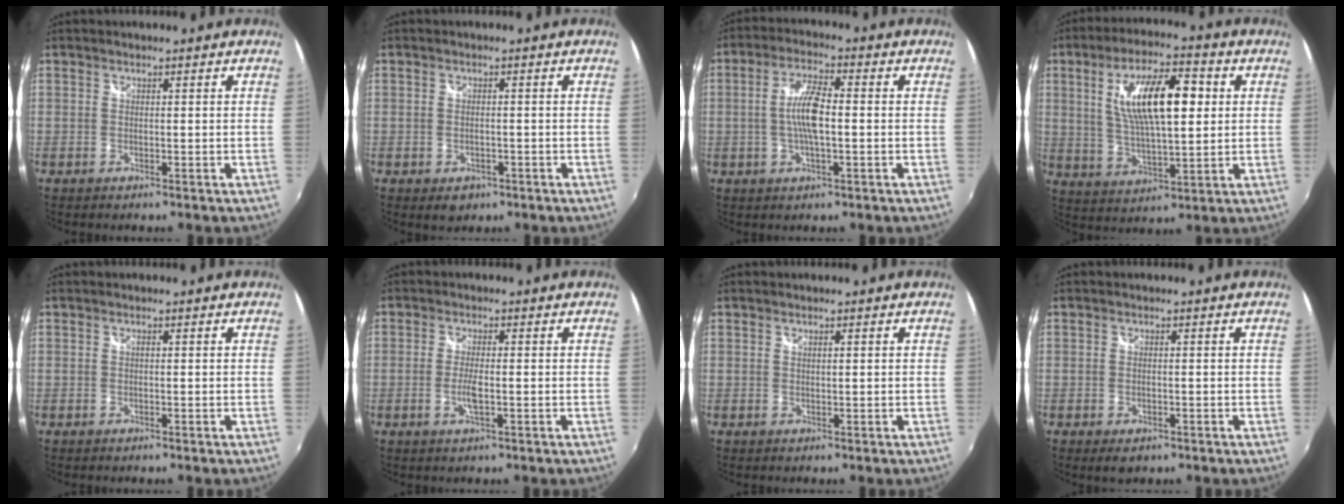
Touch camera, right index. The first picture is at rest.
{"total": 3.1, "force": [-1.3, 2.3, 1.7], "torque": [-0.034, -0.006, -0.014]}
{"total": 7.4, "force": [-0.5, 1.9, 7.1], "torque": [-0.137, 0.004, -0.010]}
{"total": 15.0, "force": [3.4, 5.1, 13.7], "torque": [-0.244, 0.012, 0.063]}
{"total": 0.0}
{"total": 3.4, "force": [-0.9, 0.6, 3.2], "torque": [-0.066, -0.005, -0.017]}
{"total": 0.7, "force": [0.3, 0.1, 0.6], "torque": [-0.009, 0.001, 0.006]}
{"total": 2.5, "force": [-1.2, 1.4, 1.7], "torque": [-0.031, -0.008, -0.016]}